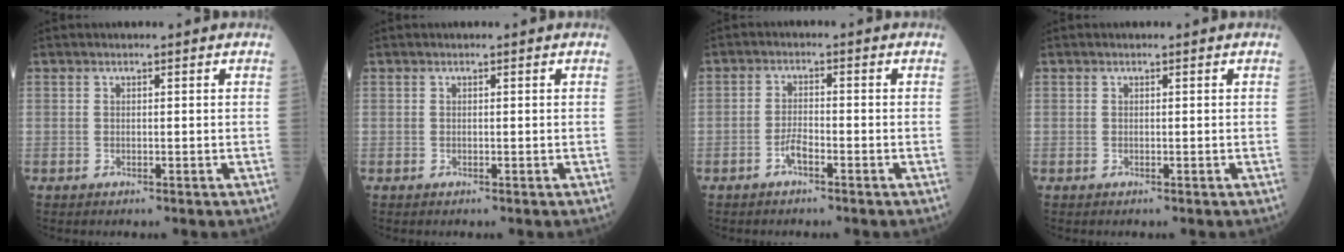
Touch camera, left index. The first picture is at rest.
{"total": 0.0}
{"total": 2.4, "force": [-1.5, 0.5, 1.7], "torque": [-0.032, 0.002, -0.031]}
{"total": 0.0}